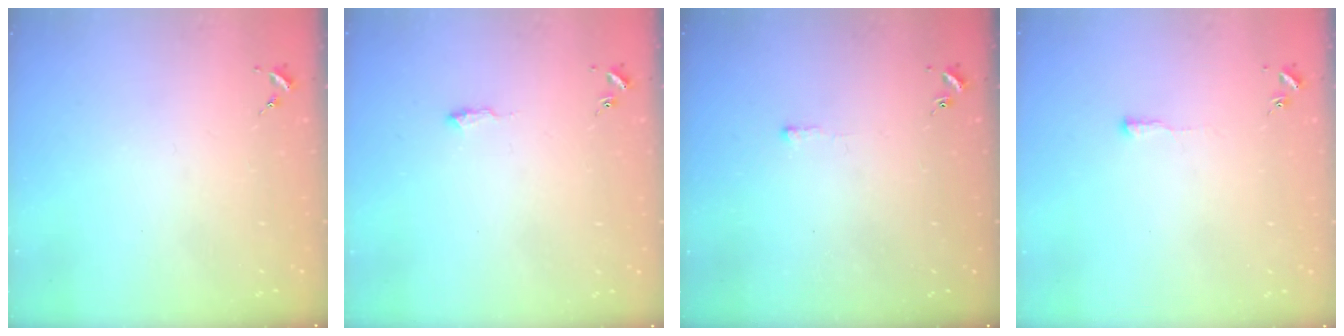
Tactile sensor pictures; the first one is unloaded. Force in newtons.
{"total": 6.0, "press": 6.0, "slide": 0.6}
{"total": 2.7, "press": 2.7, "slide": 0.4}
{"total": 3.3, "press": 3.3, "slide": 0.6}